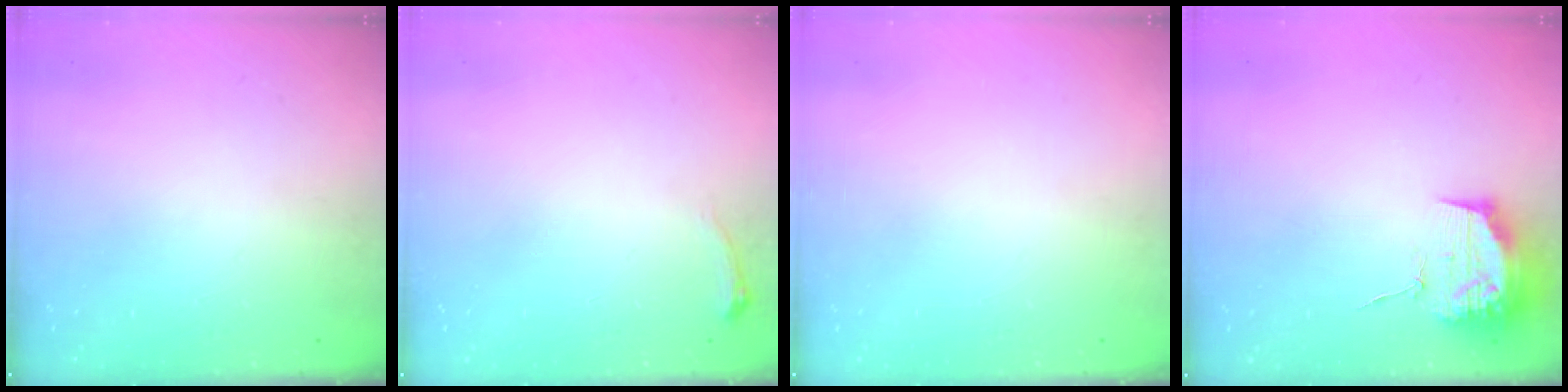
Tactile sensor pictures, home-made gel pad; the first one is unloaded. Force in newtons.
{"total": 4.5, "press": 4.3, "slide": 1.1}
{"total": 0.0}
{"total": 13.9, "press": 13.9, "slide": 0.1}